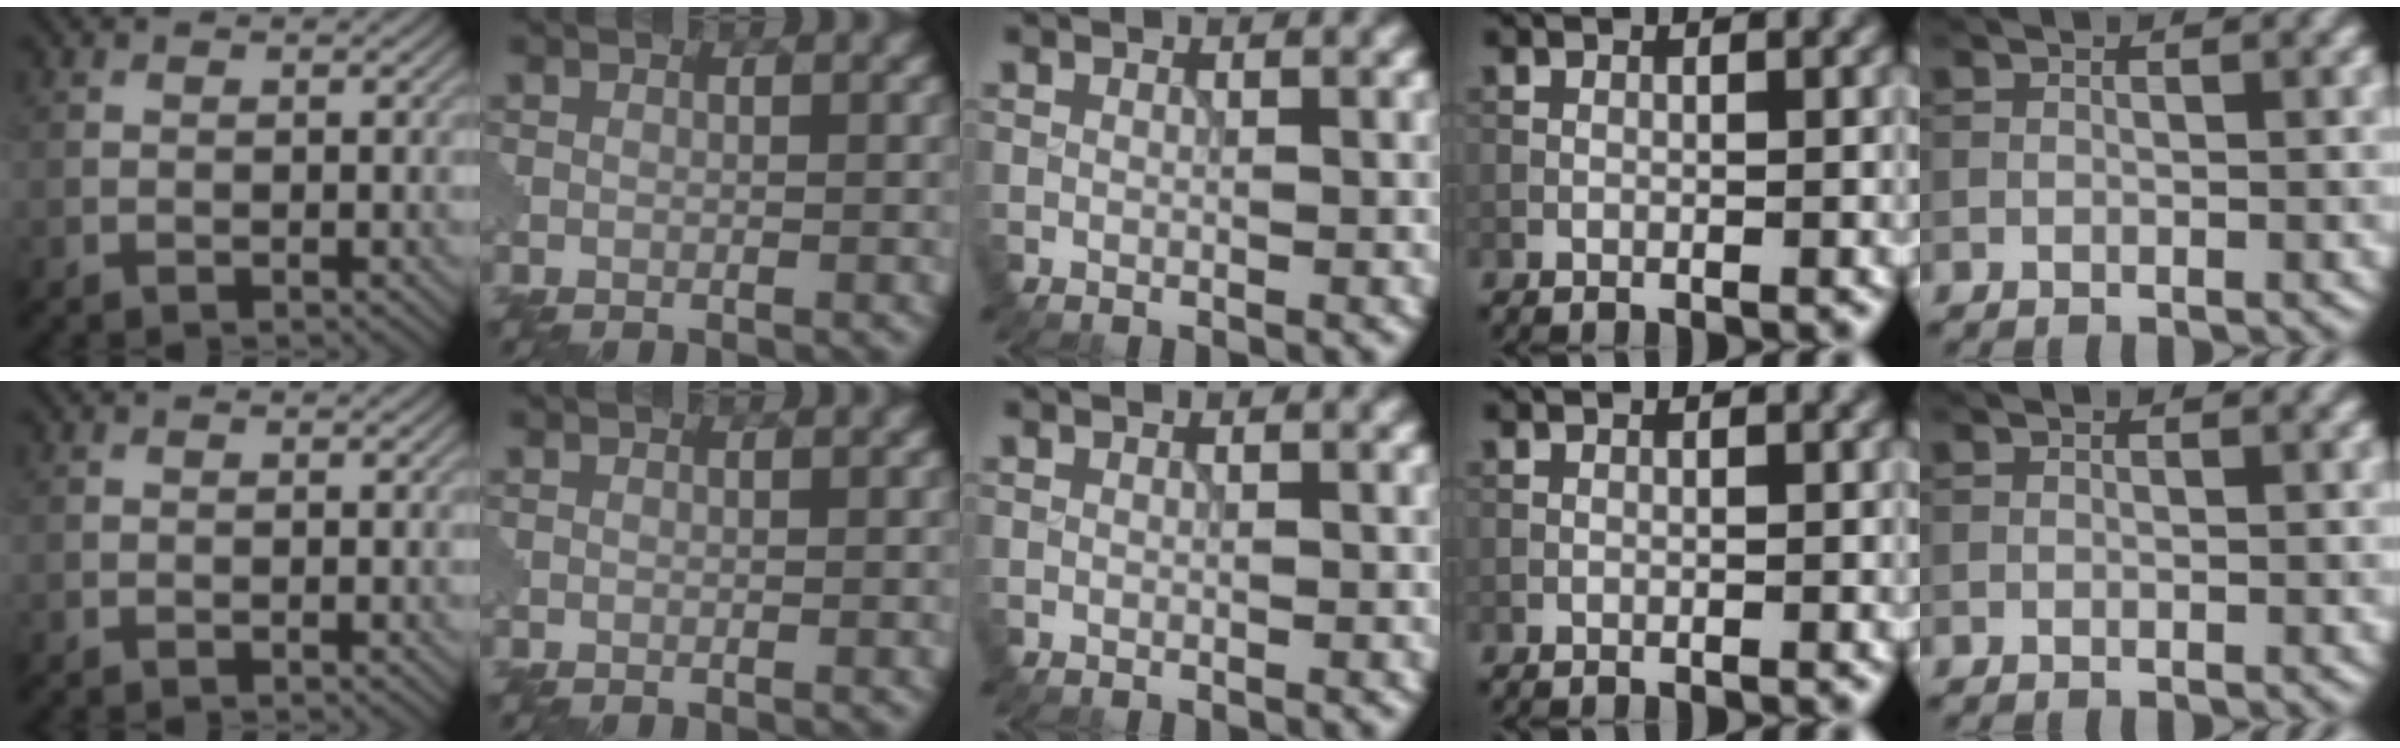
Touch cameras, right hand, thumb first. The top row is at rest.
{}